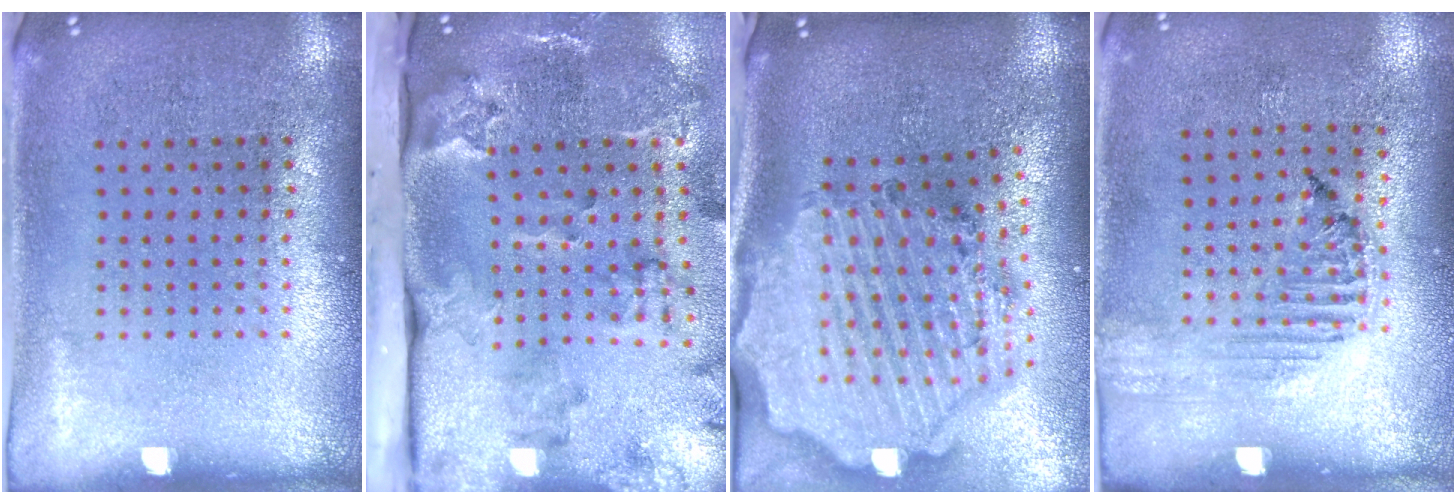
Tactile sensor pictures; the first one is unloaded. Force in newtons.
{"total": 4.0, "press": 2.7, "slide": 3.0}
{"total": 3.5, "press": 3.0, "slide": 1.8}
{"total": 1.2, "press": 1.2, "slide": 0.2}